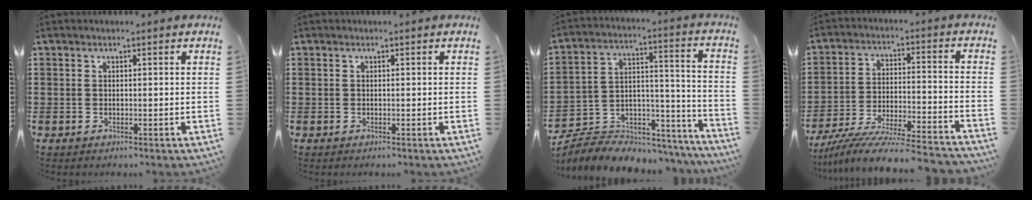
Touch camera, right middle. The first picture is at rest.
{"total": 0.0}
{"total": 6.1, "force": [-5.7, 2.1, 0.7], "torque": [-0.018, -0.001, -0.116]}
{"total": 8.9, "force": [-8.4, -0.3, 3.0], "torque": [-0.058, -0.001, -0.168]}